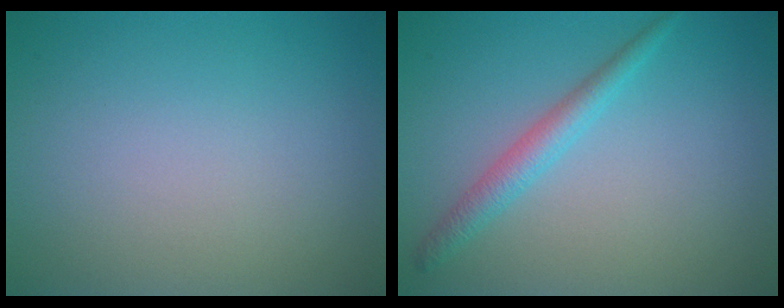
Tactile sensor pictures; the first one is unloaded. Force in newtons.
{"total": 2.2, "press": 2.2, "slide": 0.1}